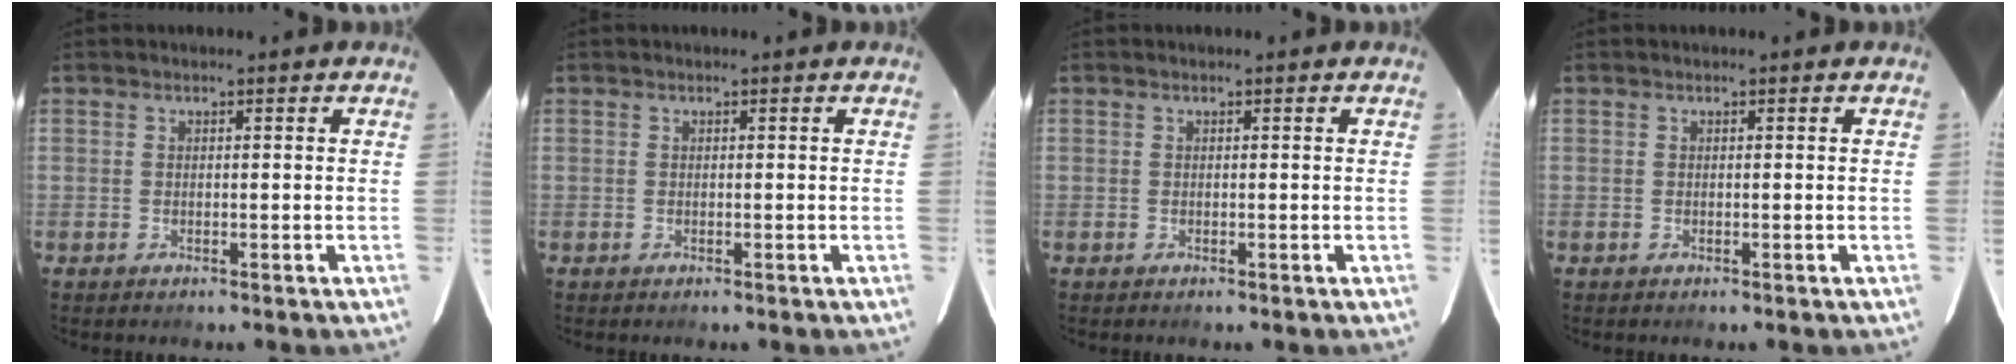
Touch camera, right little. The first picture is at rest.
{"total": 0.0}
{"total": 0.0}
{"total": 0.0}